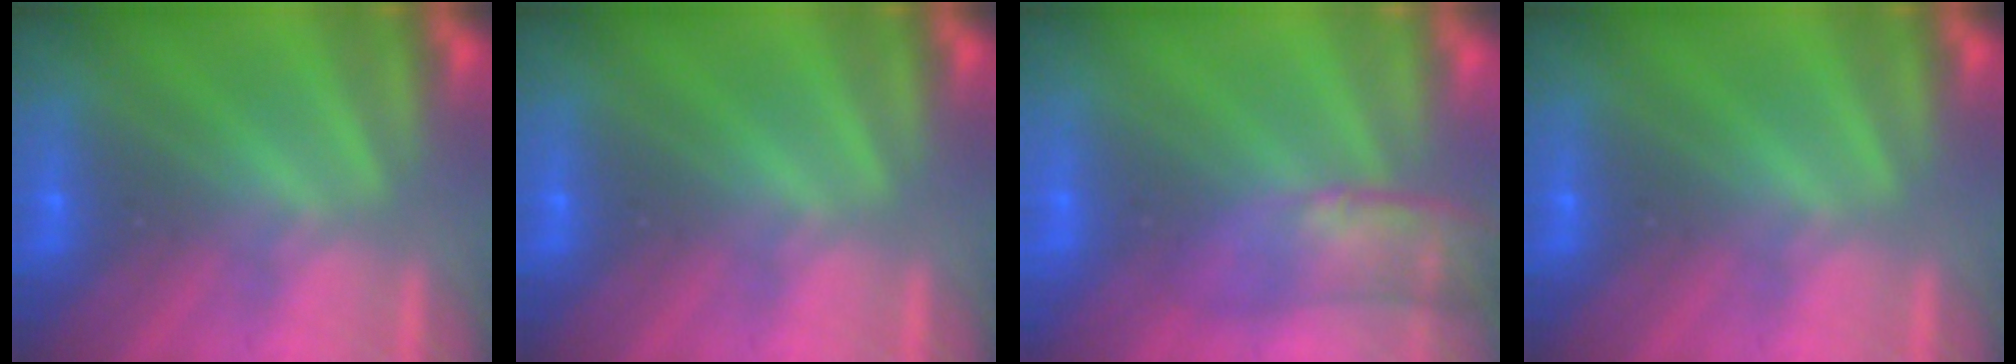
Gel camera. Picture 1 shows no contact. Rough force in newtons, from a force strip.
{"total": 0.0}
{"total": 3.1}
{"total": 0.0}